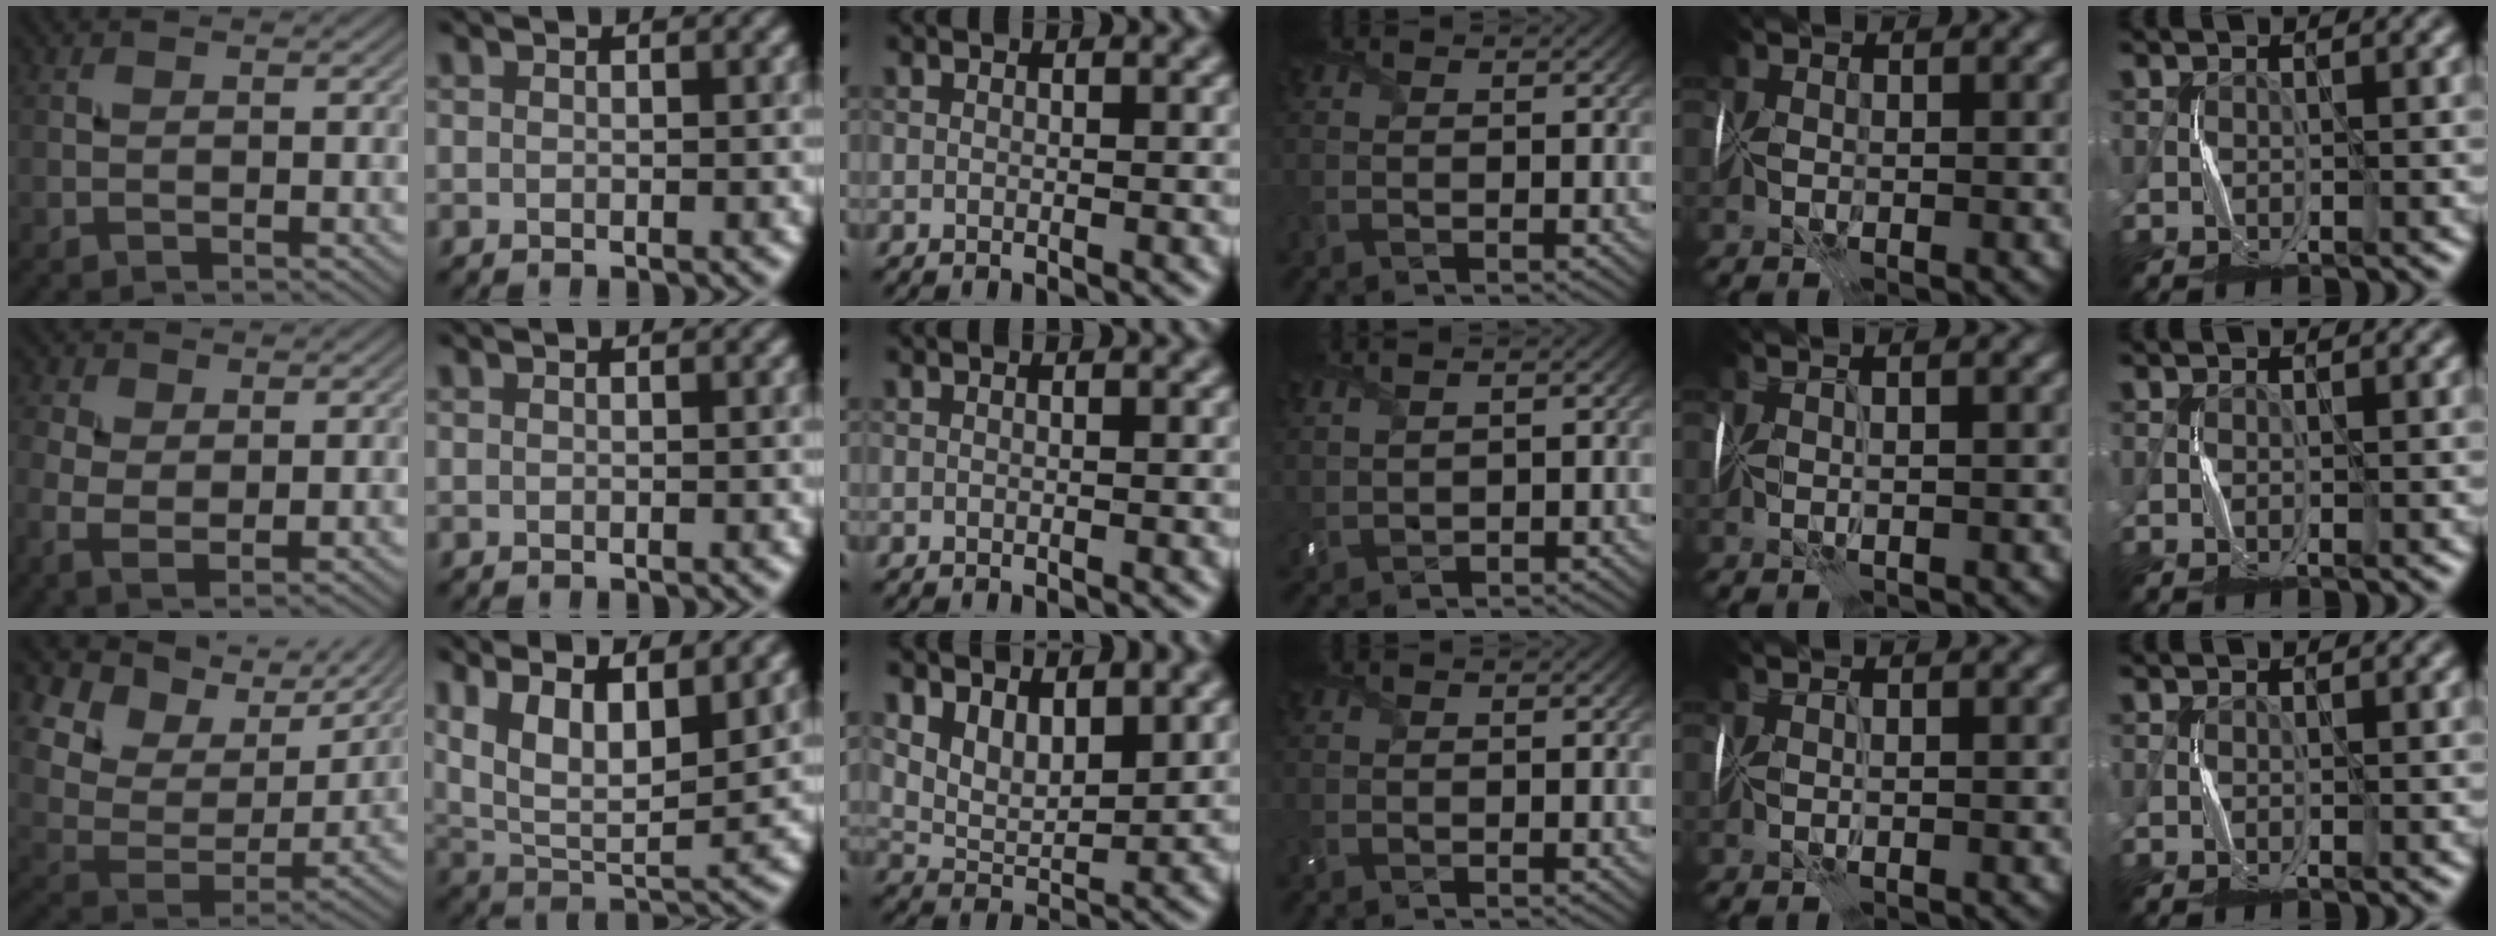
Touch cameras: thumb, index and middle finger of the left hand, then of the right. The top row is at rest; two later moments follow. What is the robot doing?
{"motion": "fold", "object": "memory foam"}